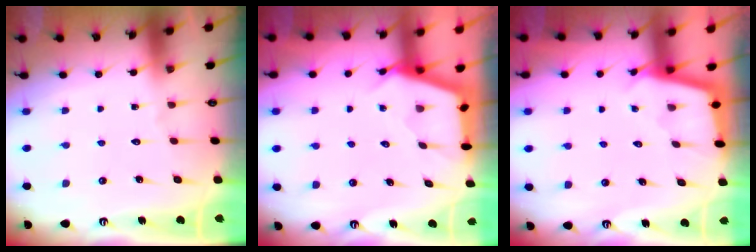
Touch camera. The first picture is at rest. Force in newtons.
{"total": 3.2, "press": 3.2, "slide": 0.3}
{"total": 2.5, "press": 2.5, "slide": 0.2}